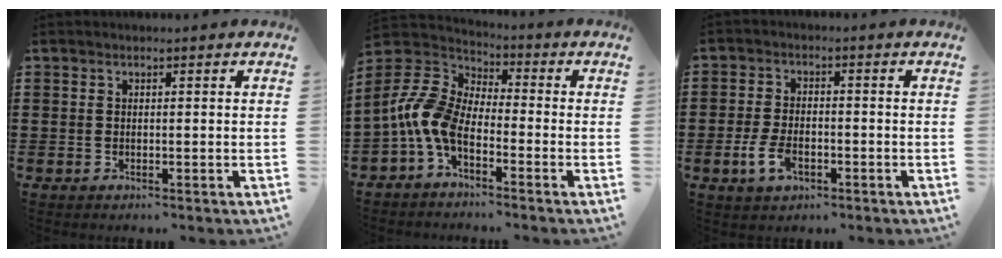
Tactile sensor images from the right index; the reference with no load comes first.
{"total": 8.6, "force": [-3.4, 4.6, 6.4], "torque": [-0.182, -0.019, -0.079]}
{"total": 4.6, "force": [-1.7, 2.5, 3.6], "torque": [-0.080, -0.003, -0.032]}